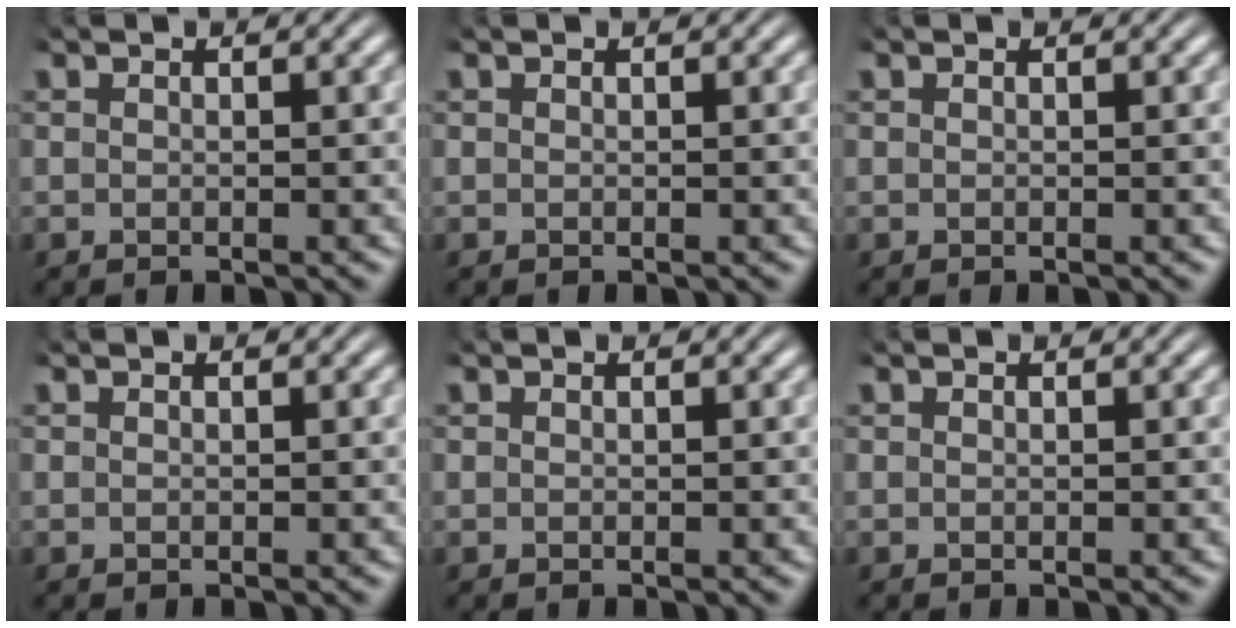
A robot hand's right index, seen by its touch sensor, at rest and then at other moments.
{"total": 0.0}
{"total": 0.0}
{"total": 0.0}
{"total": 0.0}
{"total": 0.0}